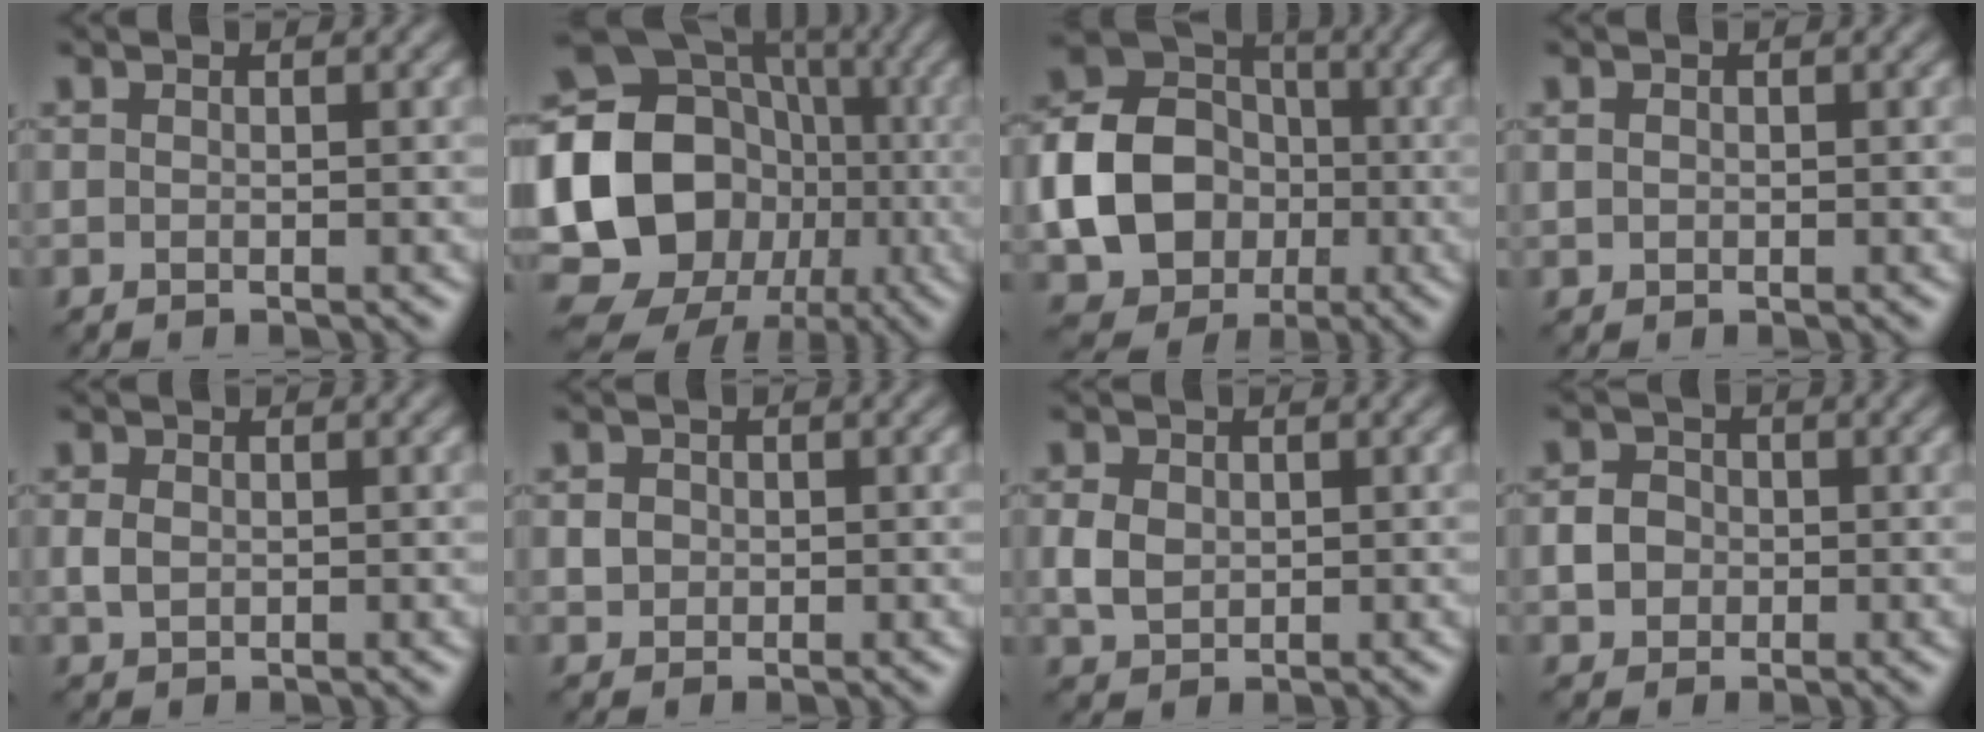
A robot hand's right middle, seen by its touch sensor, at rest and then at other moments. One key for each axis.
{"total": 19.8, "fx": -3.0, "fy": 17.2, "fz": 9.3, "tx": -0.178, "ty": 0.015, "tz": -0.087}
{"total": 10.9, "fx": -1.8, "fy": 8.9, "fz": 6.1, "tx": -0.109, "ty": -0.003, "tz": -0.045}
{"total": 0.6, "fx": 0.1, "fy": 0.5, "fz": 0.3, "tx": -0.008, "ty": 0.001, "tz": 0.002}
{"total": 1.5, "fx": 0.1, "fy": 1.1, "fz": 1.0, "tx": -0.025, "ty": 0.002, "tz": 0.002}
{"total": 1.2, "fx": 0.0, "fy": 1.1, "fz": 0.4, "tx": -0.005, "ty": 0.000, "tz": 0.000}
{"total": 2.4, "fx": 0.2, "fy": 2.0, "fz": 1.4, "tx": -0.035, "ty": 0.002, "tz": 0.003}
{"total": 2.3, "fx": -0.4, "fy": 2.1, "fz": 1.0, "tx": -0.014, "ty": 0.003, "tz": -0.008}